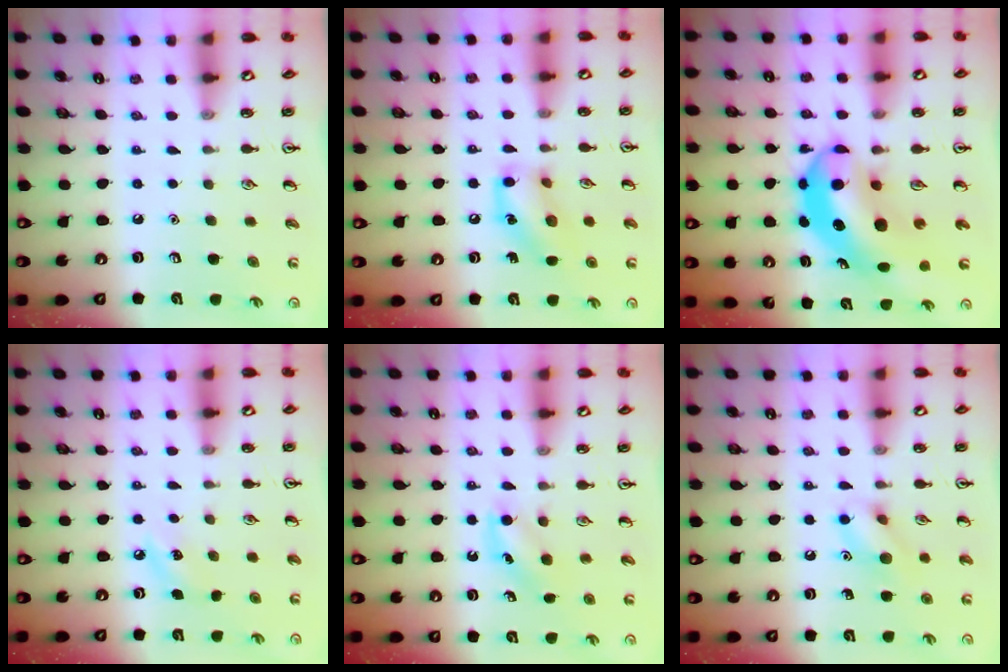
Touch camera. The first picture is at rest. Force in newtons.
{"total": 12.2, "press": 12.1, "slide": 2.0}
{"total": 9.5, "press": 9.2, "slide": 2.6}
{"total": 5.4, "press": 5.1, "slide": 1.7}
{"total": 4.4, "press": 4.2, "slide": 1.4}
{"total": 9.6, "press": 9.6, "slide": 0.7}